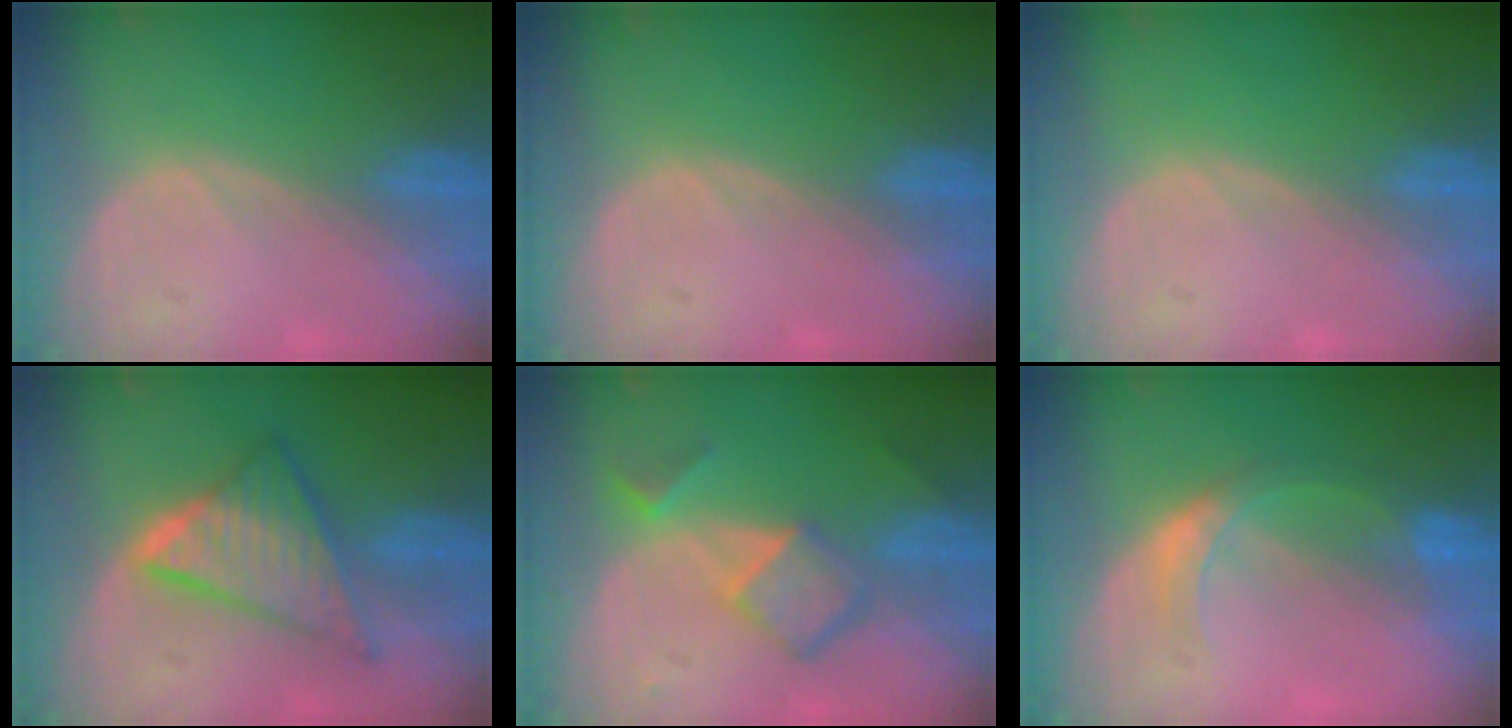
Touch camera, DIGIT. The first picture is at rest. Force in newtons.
{"total": 0.0}
{"total": 0.0}
{"total": 9.1, "press": 9.1, "slide": 0.7}
{"total": 6.8, "press": 5.9, "slide": 3.5}
{"total": 5.4, "press": 4.8, "slide": 2.5}